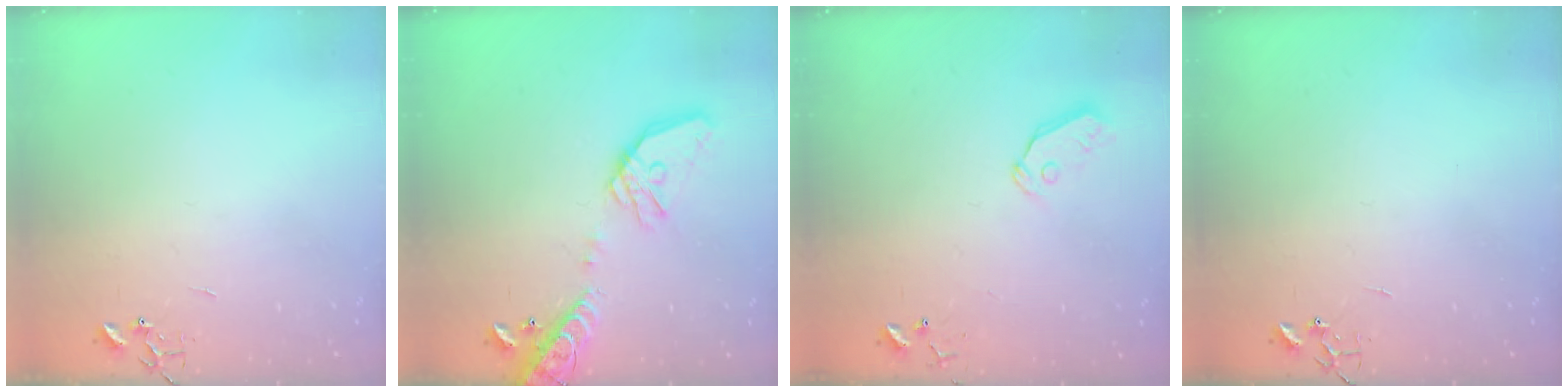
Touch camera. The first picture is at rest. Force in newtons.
{"total": 17.0, "press": 16.8, "slide": 2.6}
{"total": 5.3, "press": 5.3, "slide": 0.2}
{"total": 0.0}